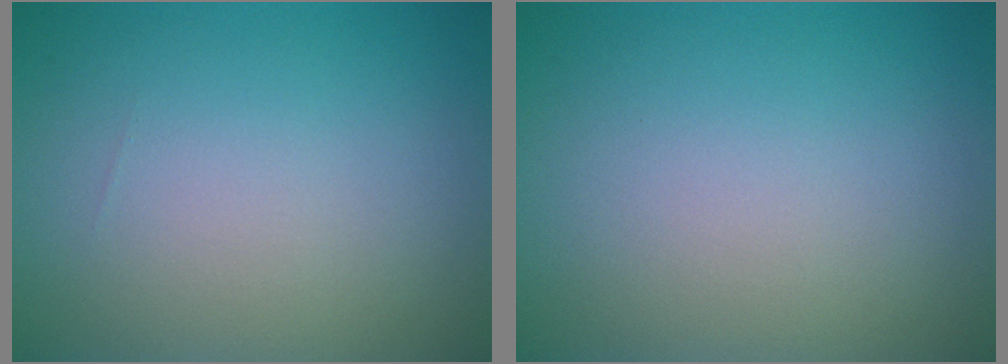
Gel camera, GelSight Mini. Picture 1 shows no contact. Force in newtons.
{"total": 0.0}